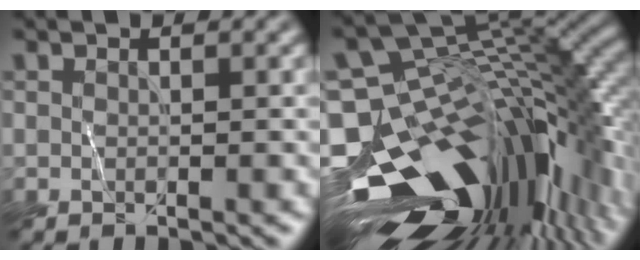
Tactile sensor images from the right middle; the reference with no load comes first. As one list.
[{"total": 16.3, "force": [-4.9, 8.9, 12.8], "torque": [-0.239, -0.004, -0.074]}]